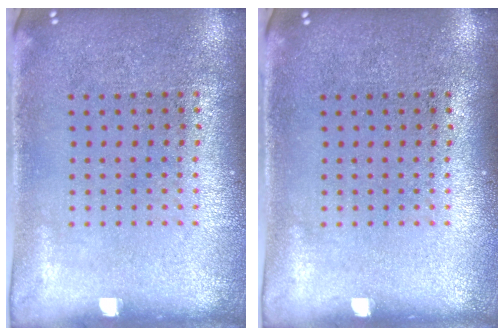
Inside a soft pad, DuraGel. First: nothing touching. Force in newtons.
{"total": 0.0}